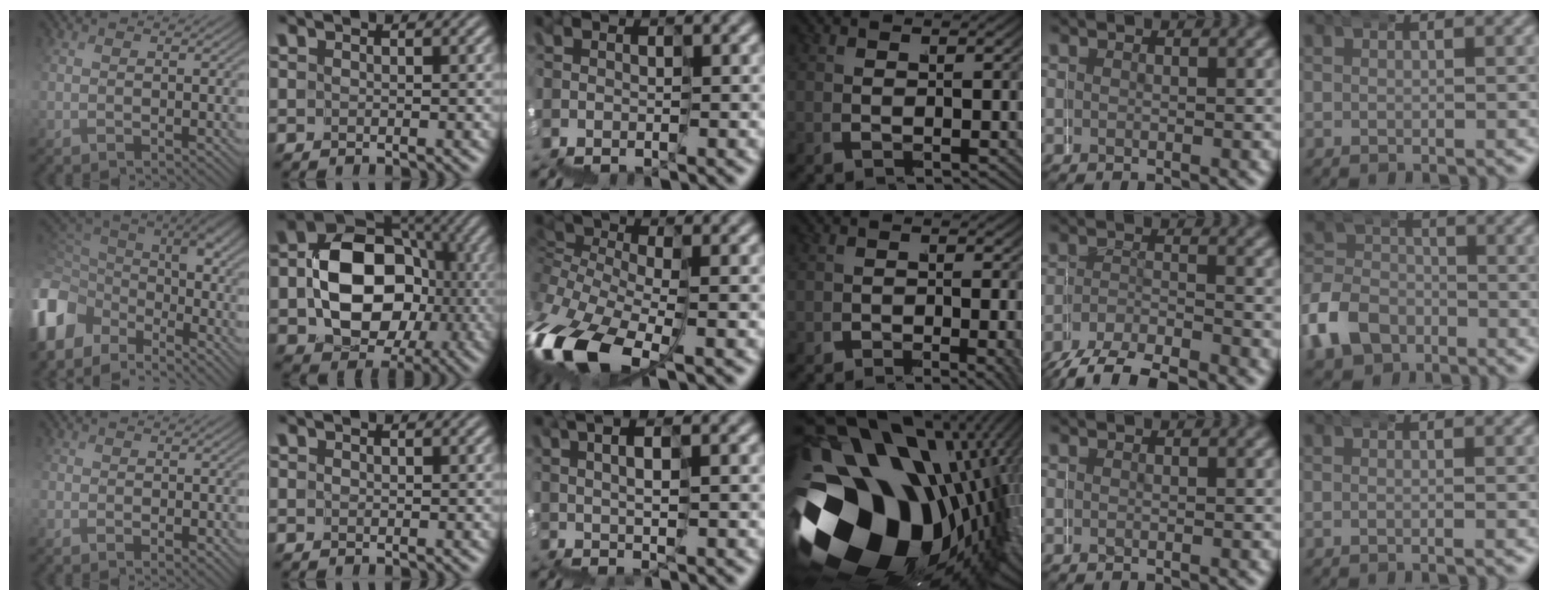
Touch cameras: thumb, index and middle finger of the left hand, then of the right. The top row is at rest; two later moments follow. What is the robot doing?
{"motion": "wrap", "object": "duck tape"}